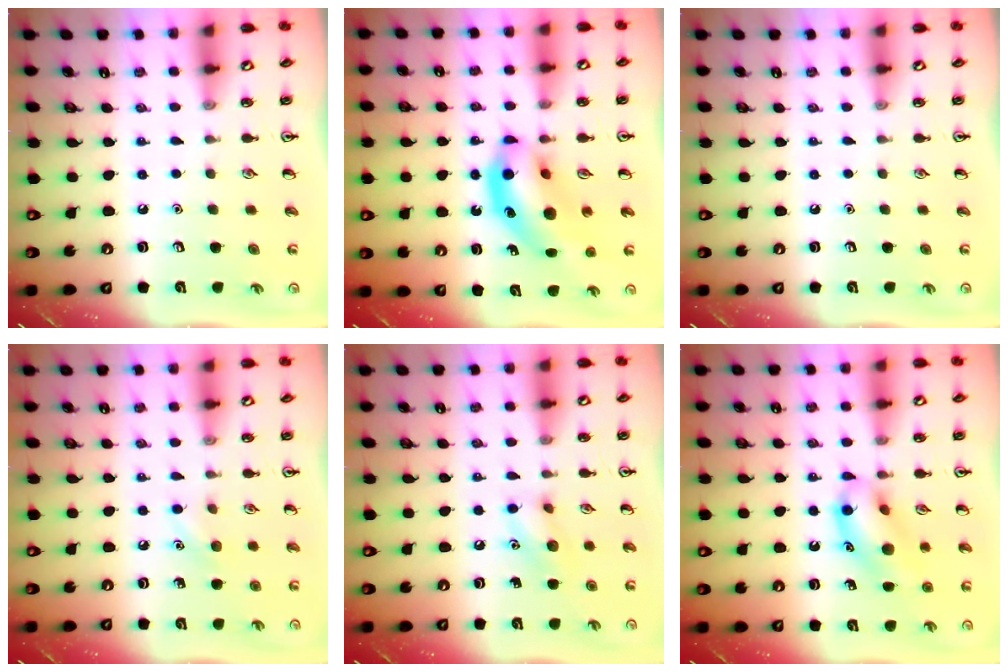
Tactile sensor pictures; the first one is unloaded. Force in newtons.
{"total": 12.1, "press": 11.6, "slide": 3.5}
{"total": 0.0}
{"total": 5.5, "press": 5.2, "slide": 1.8}
{"total": 8.5, "press": 8.4, "slide": 1.0}
{"total": 13.4, "press": 13.1, "slide": 2.8}